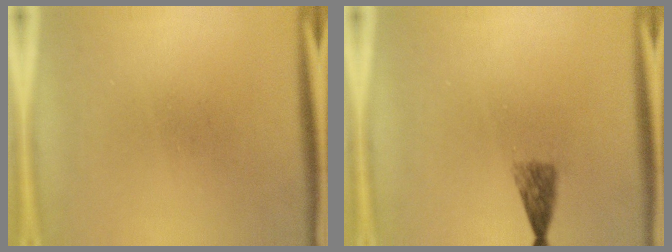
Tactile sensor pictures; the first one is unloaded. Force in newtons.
{"total": 2.4}